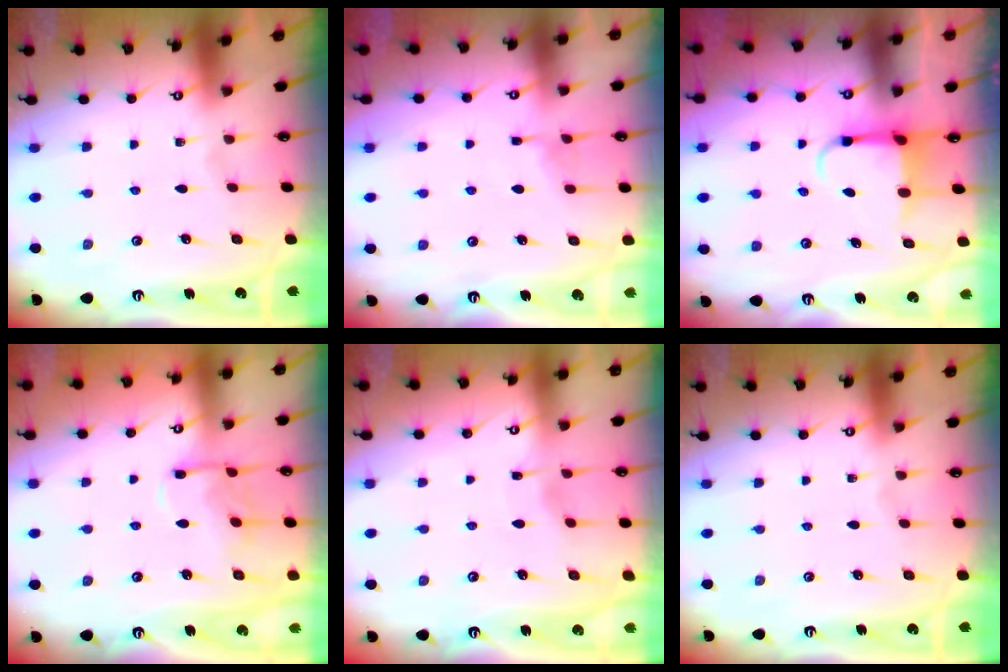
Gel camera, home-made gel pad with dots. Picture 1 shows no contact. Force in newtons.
{"total": 4.8, "press": 4.7, "slide": 0.5}
{"total": 3.9, "press": 3.8, "slide": 0.9}
{"total": 9.0, "press": 9.0, "slide": 0.9}
{"total": 2.6, "press": 2.6, "slide": 0.3}
{"total": 0.0}